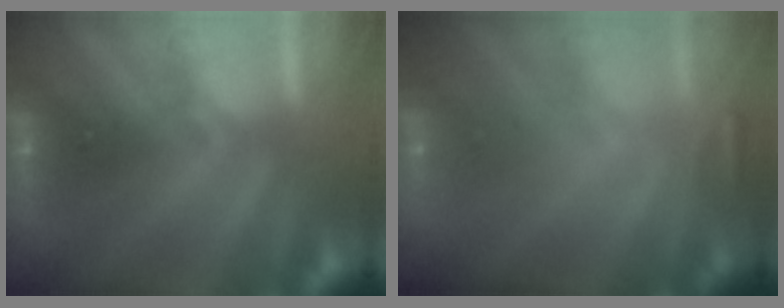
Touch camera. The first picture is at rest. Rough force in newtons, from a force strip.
{"total": 2.4}